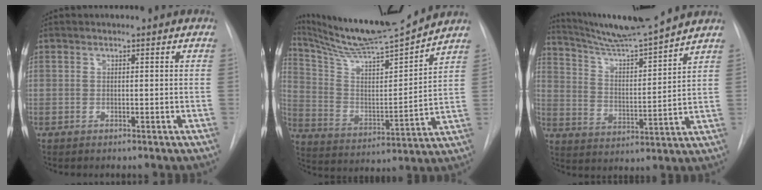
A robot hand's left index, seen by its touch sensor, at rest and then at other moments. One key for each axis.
{"total": 16.8, "fx": 15.5, "fy": -1.0, "fz": 6.5, "tx": -0.124, "ty": -0.023, "tz": 0.264}
{"total": 11.6, "fx": 10.8, "fy": -1.9, "fz": 3.9, "tx": -0.077, "ty": -0.015, "tz": 0.187}